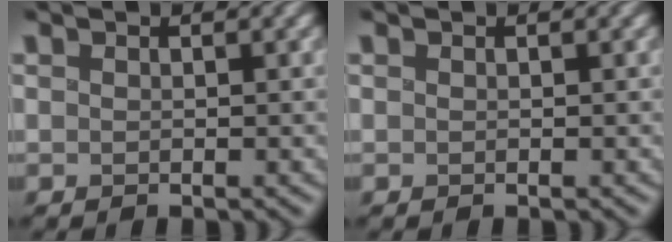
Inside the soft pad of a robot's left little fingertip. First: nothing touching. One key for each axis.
{"total": 0.0}